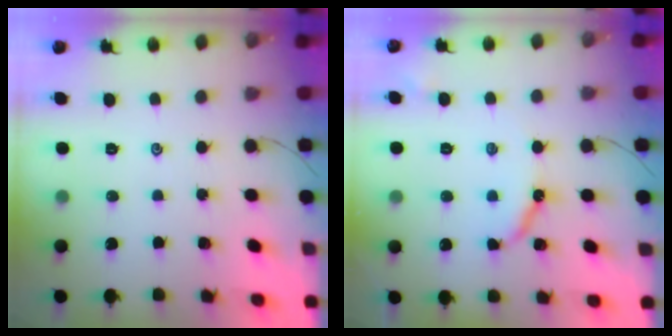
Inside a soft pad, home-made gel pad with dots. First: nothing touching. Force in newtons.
{"total": 7.8, "press": 7.8, "slide": 0.6}